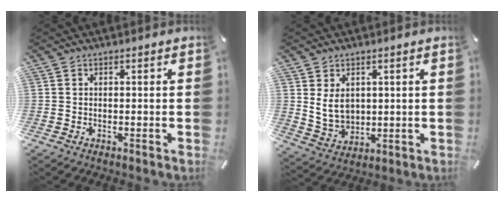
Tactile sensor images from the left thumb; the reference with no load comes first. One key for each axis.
{"total": 6.9, "fx": 2.1, "fy": 5.7, "fz": 3.3, "tx": -0.072, "ty": -0.007, "tz": 0.040}